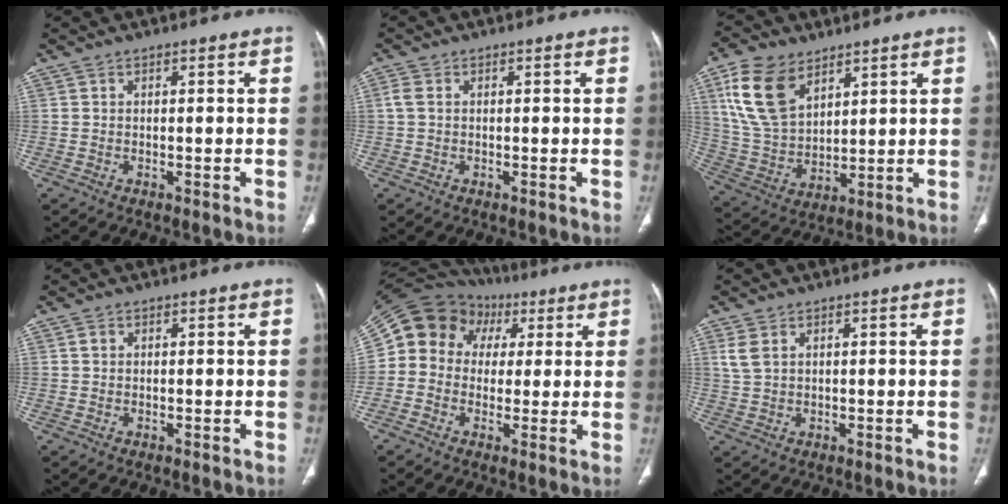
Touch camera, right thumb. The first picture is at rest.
{"total": 1.8, "force": [0.1, 1.3, 1.2], "torque": [-0.033, 0.002, 0.000]}
{"total": 14.6, "force": [7.5, 8.7, 9.0], "torque": [-0.166, -0.023, 0.158]}
{"total": 0.8, "force": [0.2, 0.7, 0.4], "torque": [-0.004, 0.003, 0.004]}
{"total": 14.7, "force": [3.0, 12.7, 6.8], "torque": [-0.101, 0.045, 0.045]}
{"total": 3.1, "force": [1.2, 1.9, 2.0], "torque": [-0.053, 0.005, 0.032]}